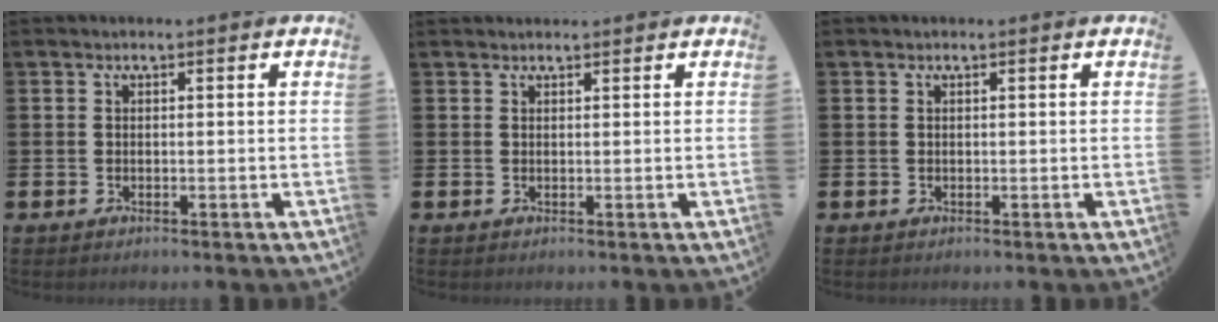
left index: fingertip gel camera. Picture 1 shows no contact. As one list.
[{"total": 0.9, "force": [0.8, 0.2, -0.1], "torque": [0.011, -0.003, 0.014]}, {"total": 0.0}]